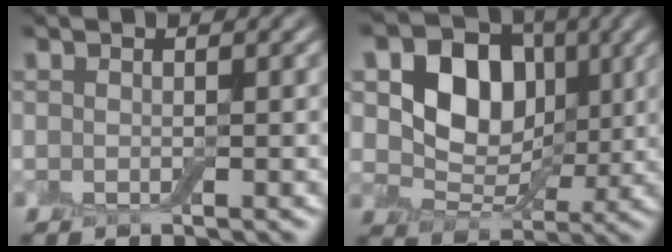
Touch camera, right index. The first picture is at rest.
{"total": 8.3, "force": [2.0, 6.4, 4.8], "torque": [-0.074, -0.006, 0.024]}